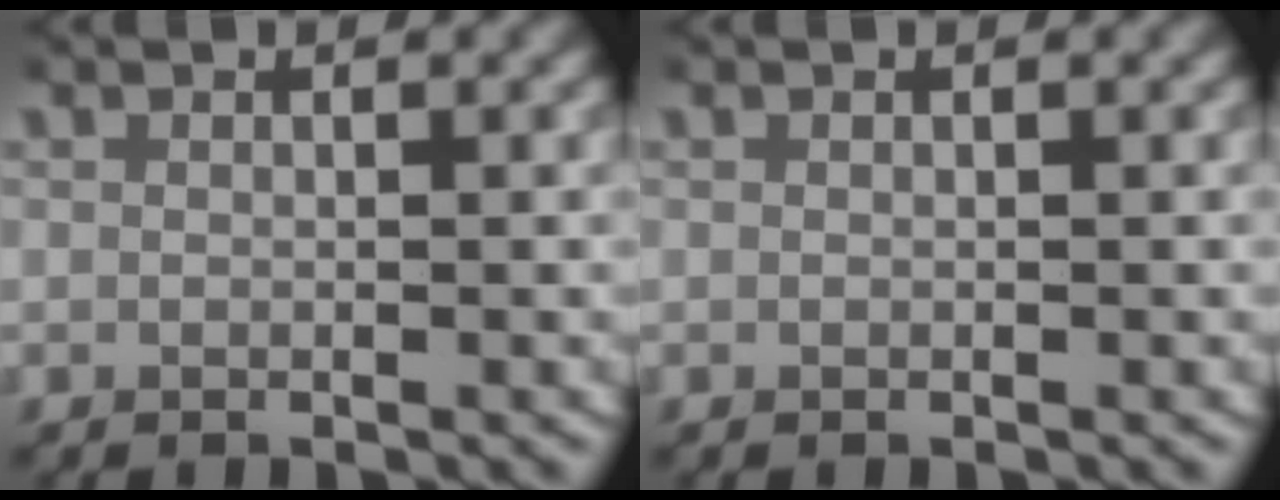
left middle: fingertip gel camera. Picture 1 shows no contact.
{"total": 0.0}